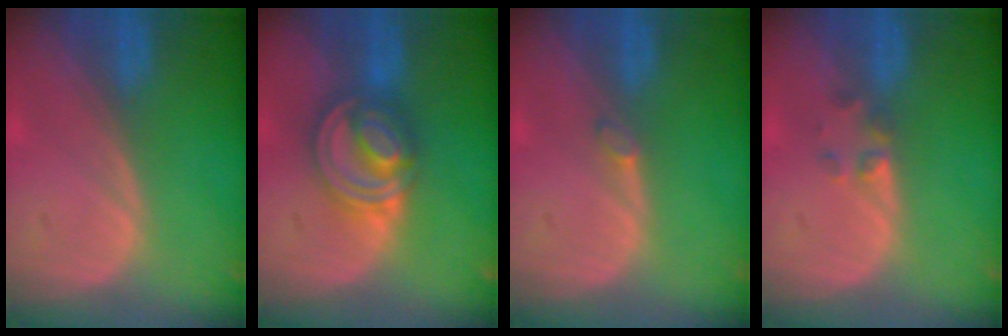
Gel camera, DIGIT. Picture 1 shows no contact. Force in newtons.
{"total": 8.2, "press": 6.9, "slide": 4.4}
{"total": 0.9, "press": 0.9, "slide": 0.3}
{"total": 1.9, "press": 1.7, "slide": 0.8}